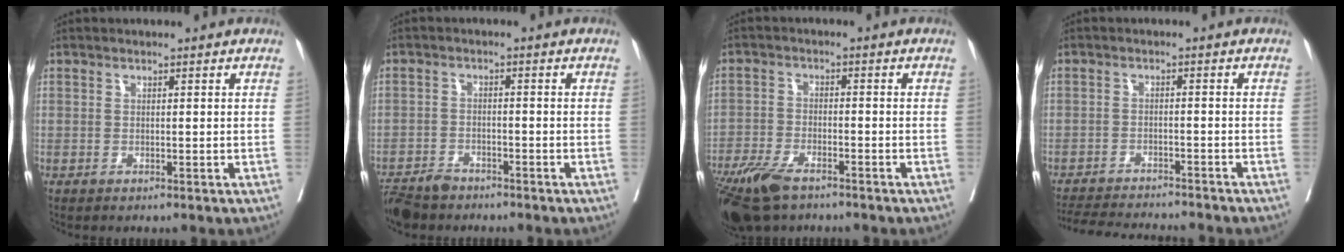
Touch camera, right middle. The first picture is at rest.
{"total": 5.6, "force": [-5.0, 2.1, 1.7], "torque": [-0.029, -0.012, -0.088]}
{"total": 9.9, "force": [-7.3, 3.3, 5.8], "torque": [-0.109, -0.020, -0.129]}
{"total": 12.2, "force": [-11.5, 0.7, 3.9], "torque": [-0.055, -0.010, -0.163]}